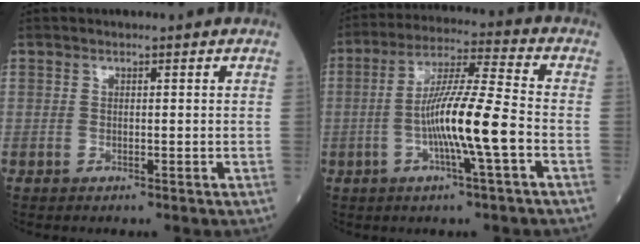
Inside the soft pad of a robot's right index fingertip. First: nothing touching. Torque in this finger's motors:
{"motor_torque": [1.46, -0.68, 0.43, 0.21]}